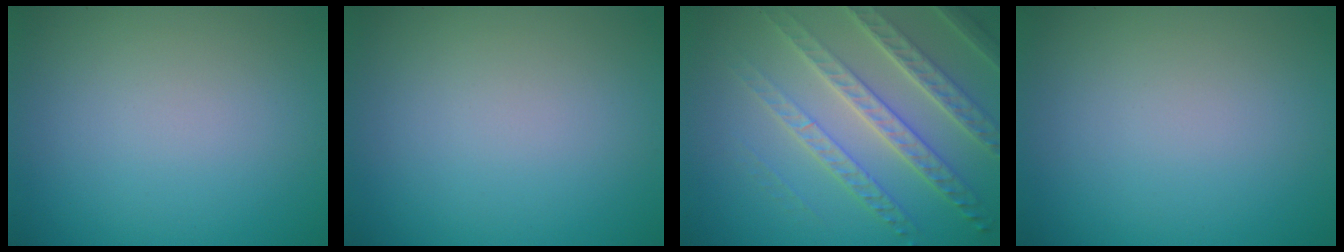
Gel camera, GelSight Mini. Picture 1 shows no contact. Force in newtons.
{"total": 0.0}
{"total": 7.2, "press": 5.1, "slide": 5.1}
{"total": 0.0}